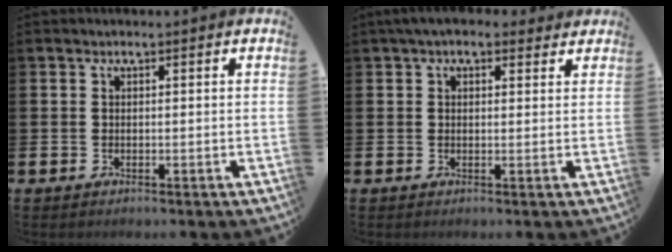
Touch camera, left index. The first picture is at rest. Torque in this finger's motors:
{"motor_torque": [0.53, -1.61, 0.60, 0.21]}